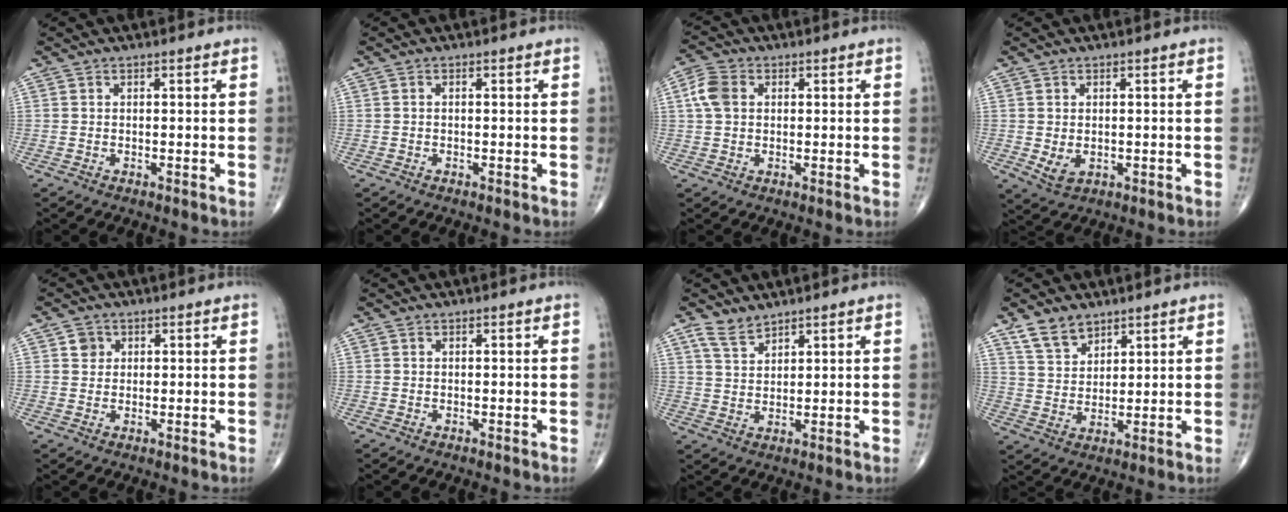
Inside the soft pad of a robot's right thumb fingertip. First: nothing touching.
{"total": 0.0}
{"total": 5.1, "force": [1.1, 3.7, 3.3], "torque": [-0.069, 0.010, 0.018]}
{"total": 3.2, "force": [-0.1, 2.1, 2.4], "torque": [-0.037, -0.005, 0.008]}
{"total": 2.4, "force": [0.9, 2.1, 0.5], "torque": [0.004, -0.004, 0.012]}
{"total": 0.0}
{"total": 4.0, "force": [3.3, 1.8, 1.4], "torque": [-0.020, -0.018, 0.071]}
{"total": 6.7, "force": [4.9, 3.8, 2.6], "torque": [-0.031, -0.027, 0.100]}